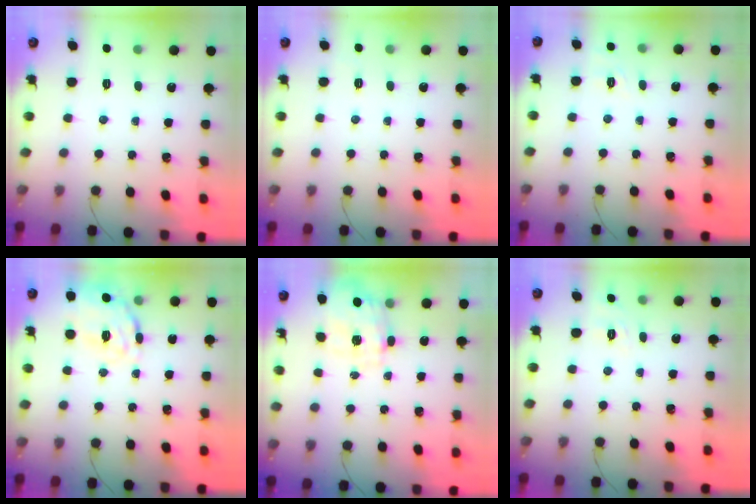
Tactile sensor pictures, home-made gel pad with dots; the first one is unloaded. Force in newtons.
{"total": 2.0, "press": 1.6, "slide": 1.2}
{"total": 1.5, "press": 0.1, "slide": 1.5}
{"total": 21.2, "press": 21.0, "slide": 2.9}
{"total": 3.4, "press": 3.3, "slide": 1.0}
{"total": 2.0, "press": 0.2, "slide": 1.9}